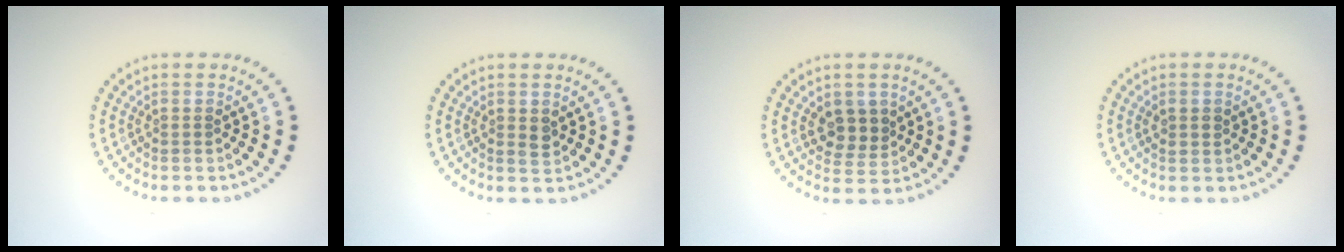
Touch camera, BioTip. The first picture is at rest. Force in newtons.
{"total": 1.1, "press": 1.1, "slide": 0.2}
{"total": 2.7, "press": 2.5, "slide": 1.1}
{"total": 1.0, "press": 0.9, "slide": 0.3}